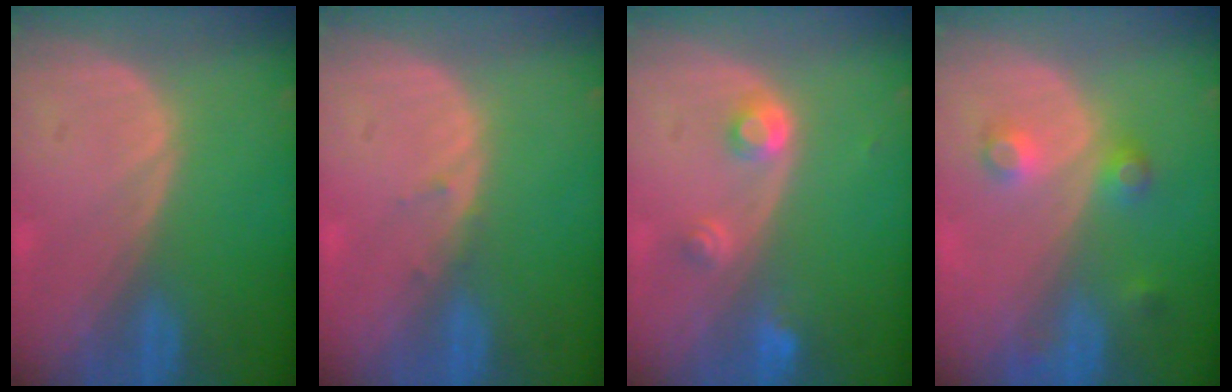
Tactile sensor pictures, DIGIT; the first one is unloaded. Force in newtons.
{"total": 0.9, "press": 0.6, "slide": 0.6}
{"total": 2.9, "press": 2.9, "slide": 0.5}
{"total": 3.8, "press": 3.5, "slide": 1.6}